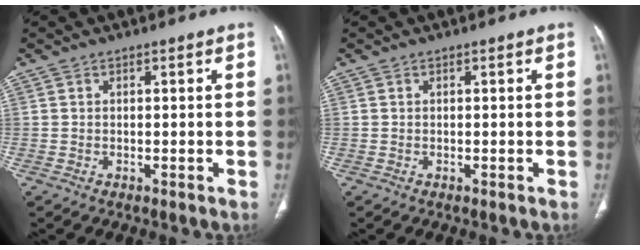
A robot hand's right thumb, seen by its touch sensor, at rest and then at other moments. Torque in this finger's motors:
{"motor_torque": [0.00, 0.00, -0.01, 0.00, 0.00]}